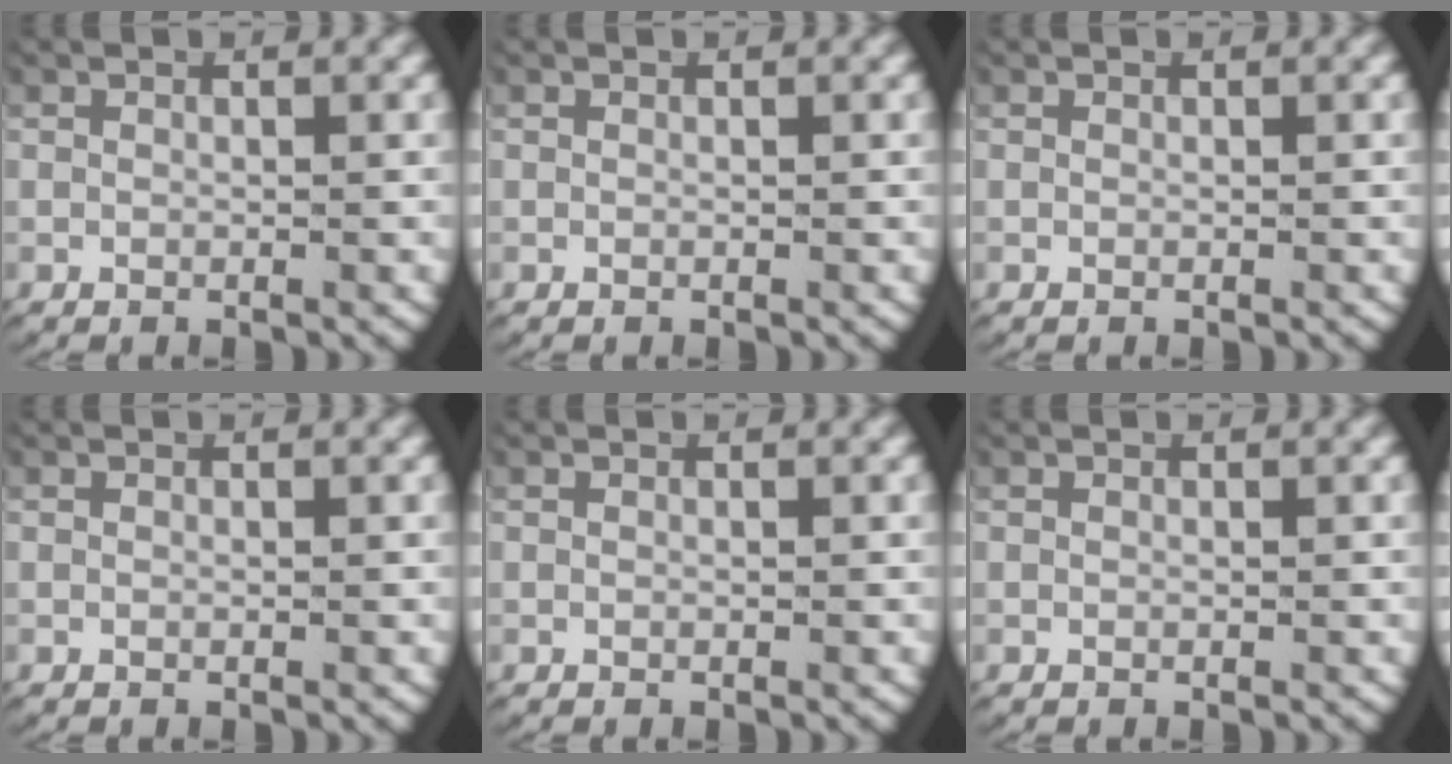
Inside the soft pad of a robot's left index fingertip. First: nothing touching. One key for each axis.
{"total": 0.0}
{"total": 0.0}
{"total": 0.0}
{"total": 0.0}
{"total": 0.0}